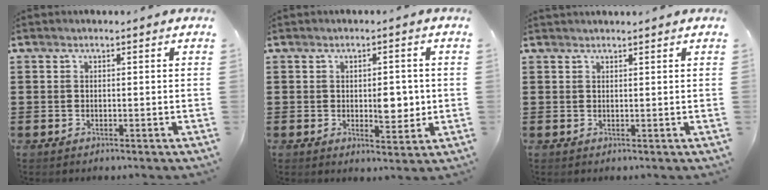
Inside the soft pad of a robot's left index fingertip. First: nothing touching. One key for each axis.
{"total": 5.0, "fx": 0.0, "fy": 2.5, "fz": 4.3, "tx": -0.057, "ty": -0.006, "tz": -0.006}
{"total": 0.8, "fx": 0.8, "fy": -0.1, "fz": 0.1, "tx": -0.004, "ty": -0.002, "tz": 0.016}